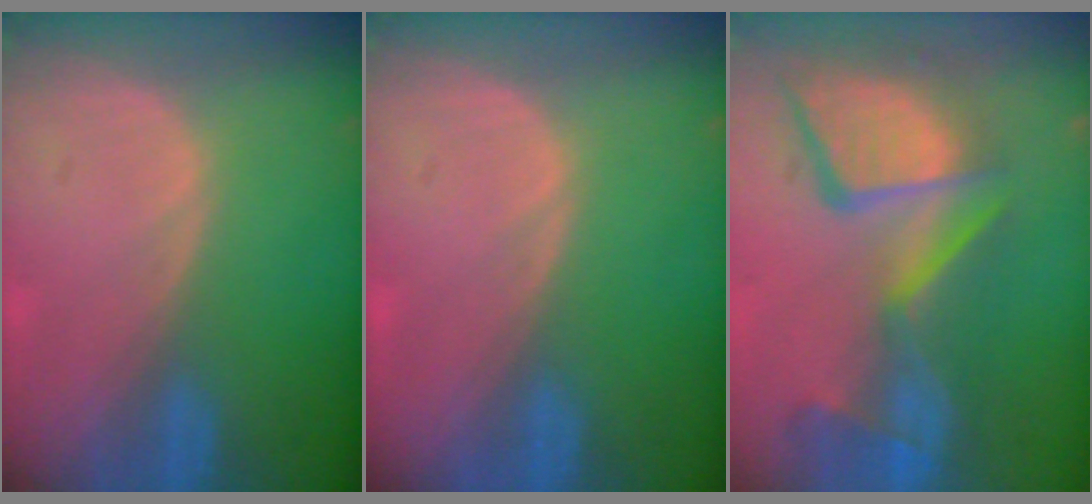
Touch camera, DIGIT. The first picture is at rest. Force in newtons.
{"total": 0.0}
{"total": 13.5, "press": 11.1, "slide": 7.7}